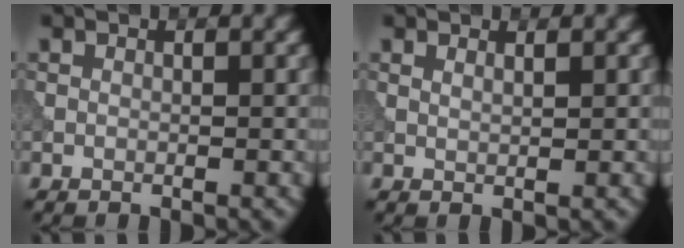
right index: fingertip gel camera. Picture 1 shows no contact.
{"total": 0.6, "force": [0.5, 0.0, 0.3], "torque": [-0.009, -0.003, 0.011]}